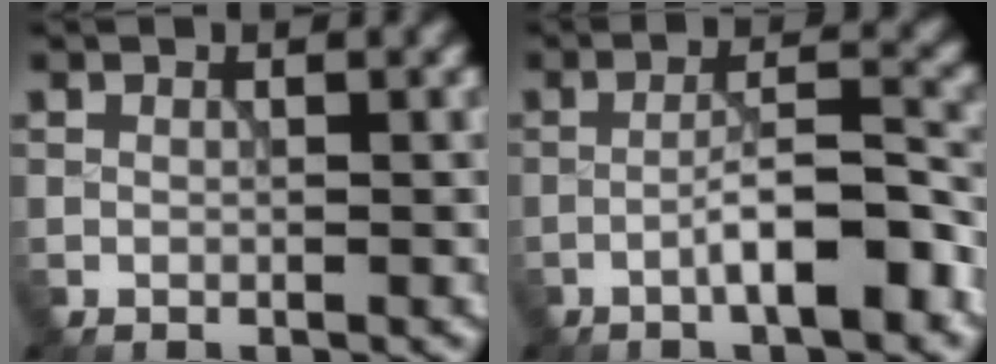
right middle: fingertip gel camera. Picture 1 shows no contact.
{"total": 5.5, "force": [-2.6, 1.1, 4.7], "torque": [-0.073, 0.016, -0.045]}